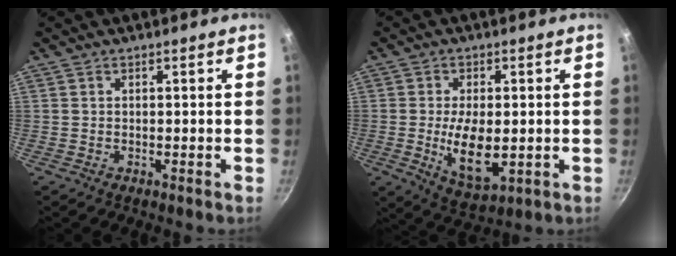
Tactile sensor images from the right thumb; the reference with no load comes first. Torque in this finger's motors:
{"motor_torque": [2.04, 2.97, 1.98, -0.79, 0.57]}